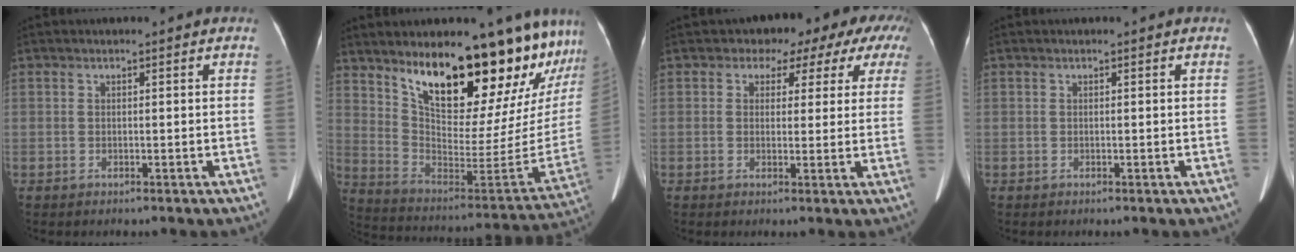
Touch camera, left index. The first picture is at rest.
{"total": 25.9, "force": [19.5, 5.9, 15.9], "torque": [-0.240, -0.074, 0.276]}
{"total": 8.6, "force": [5.0, 5.4, 4.5], "torque": [-0.035, 0.013, 0.034]}
{"total": 0.0}